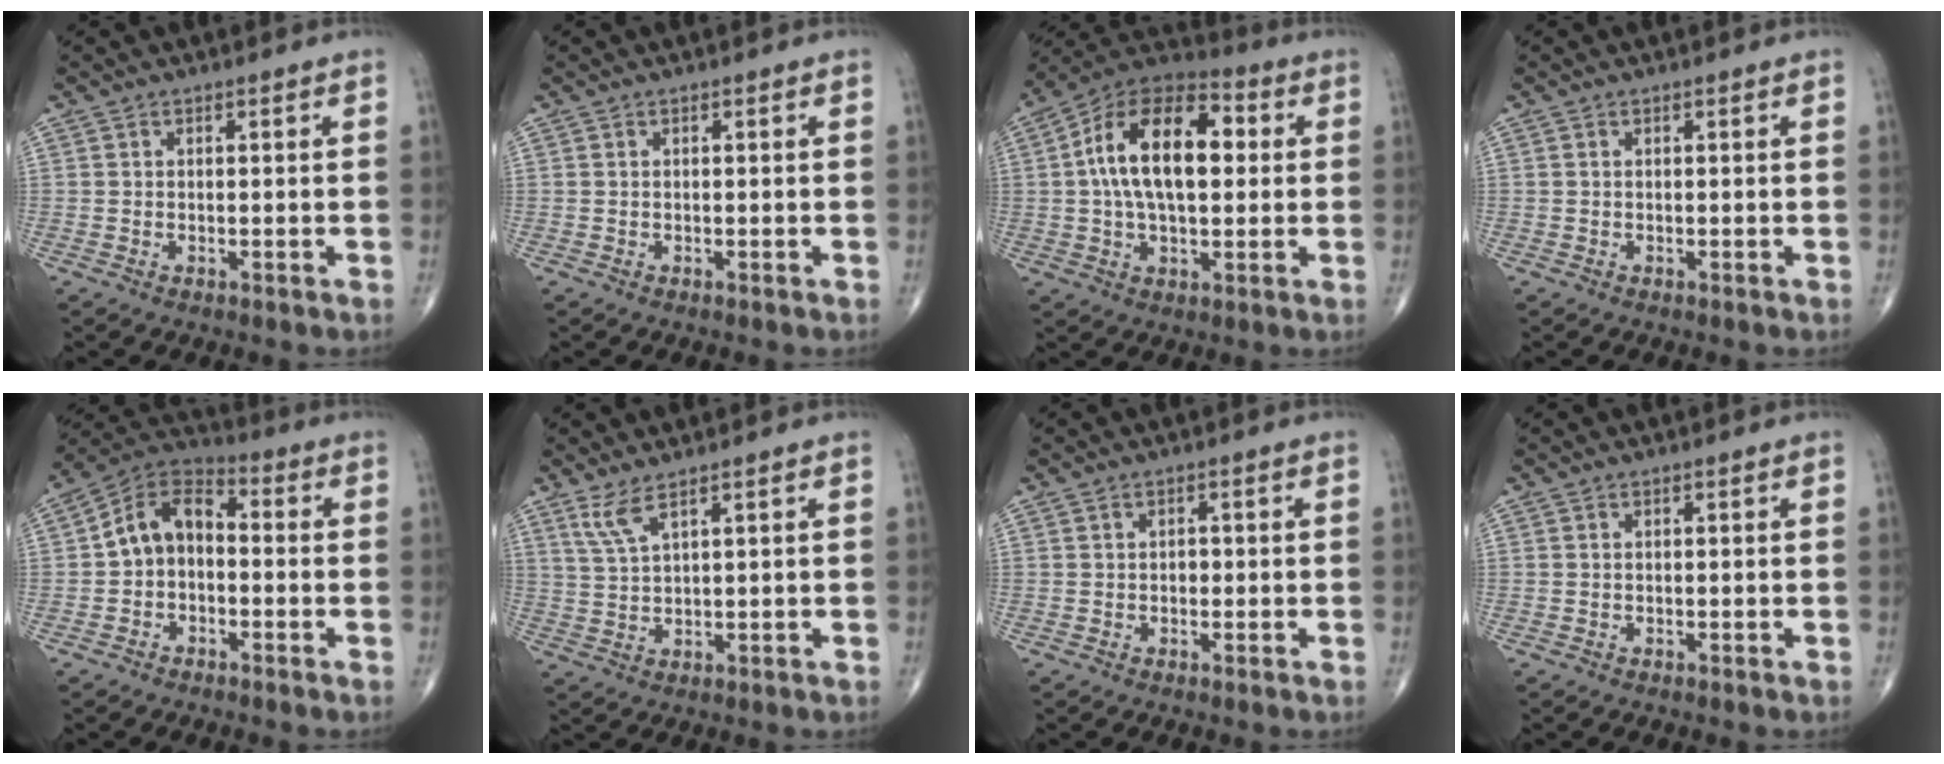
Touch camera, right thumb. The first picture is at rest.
{"total": 0.0}
{"total": 18.3, "force": [2.3, 9.9, 15.2], "torque": [-0.244, 0.028, 0.028]}
{"total": 0.0}
{"total": 9.5, "force": [-0.6, 6.8, 6.7], "torque": [-0.098, 0.039, -0.032]}
{"total": 4.0, "force": [2.8, 0.6, 2.8], "torque": [-0.069, -0.016, 0.065]}
{"total": 1.1, "force": [-0.1, 0.8, 0.7], "torque": [-0.006, 0.002, -0.003]}
{"total": 0.0}